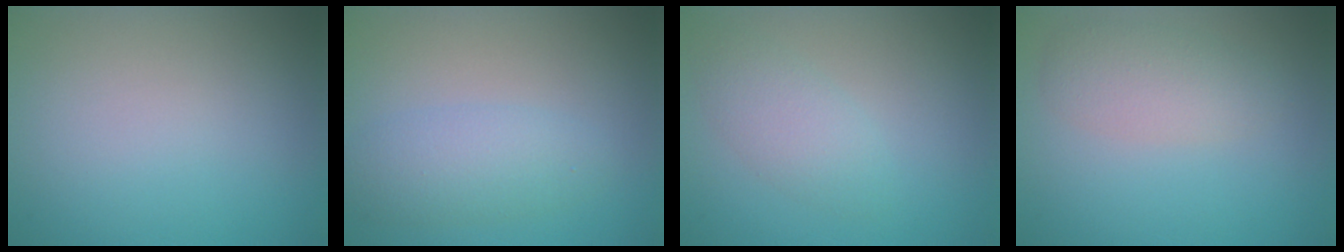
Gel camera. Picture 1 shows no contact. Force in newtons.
{"total": 3.1, "press": 3.1, "slide": 0.2}
{"total": 2.6, "press": 2.6, "slide": 0.2}
{"total": 2.9, "press": 2.9, "slide": 0.1}